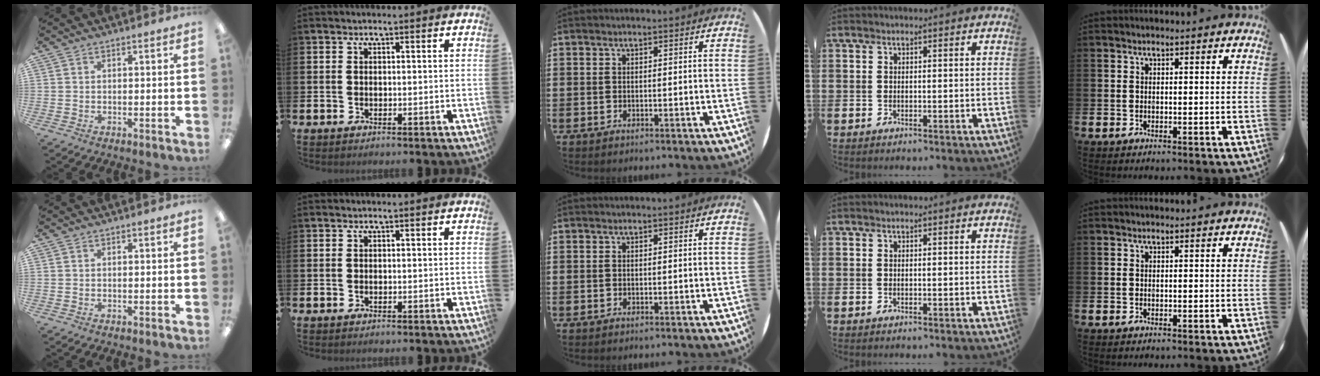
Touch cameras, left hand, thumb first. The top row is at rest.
{}